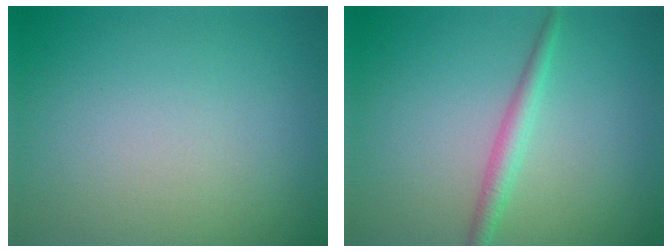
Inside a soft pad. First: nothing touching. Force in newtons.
{"total": 1.9, "press": 1.9, "slide": 0.0}